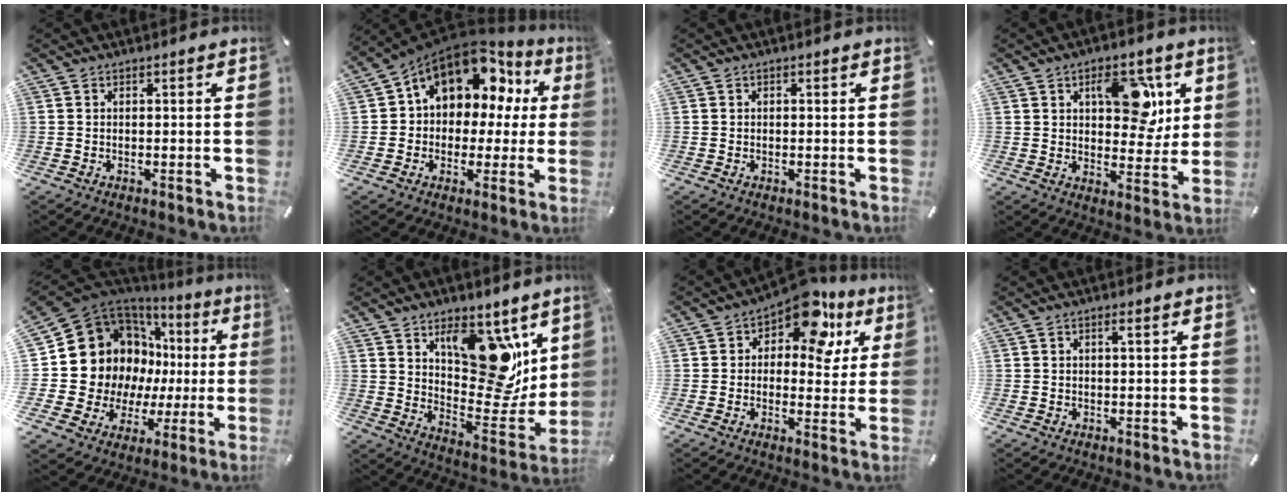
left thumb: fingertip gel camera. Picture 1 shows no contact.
{"total": 13.9, "force": [7.1, 9.7, 7.1], "torque": [-0.113, -0.050, 0.124]}
{"total": 0.6, "force": [0.1, 0.5, 0.3], "torque": [-0.006, 0.003, 0.001]}
{"total": 13.2, "force": [4.8, 7.8, 9.4], "torque": [-0.115, -0.009, 0.079]}
{"total": 17.1, "force": [4.5, 14.5, 8.0], "torque": [-0.151, -0.053, 0.107]}
{"total": 17.4, "force": [9.4, 10.3, 10.3], "torque": [-0.109, -0.089, 0.168]}
{"total": 13.1, "force": [7.2, 7.5, 8.0], "torque": [-0.104, -0.045, 0.124]}
{"total": 1.5, "force": [0.5, 0.4, 1.3], "torque": [-0.026, 0.003, 0.008]}